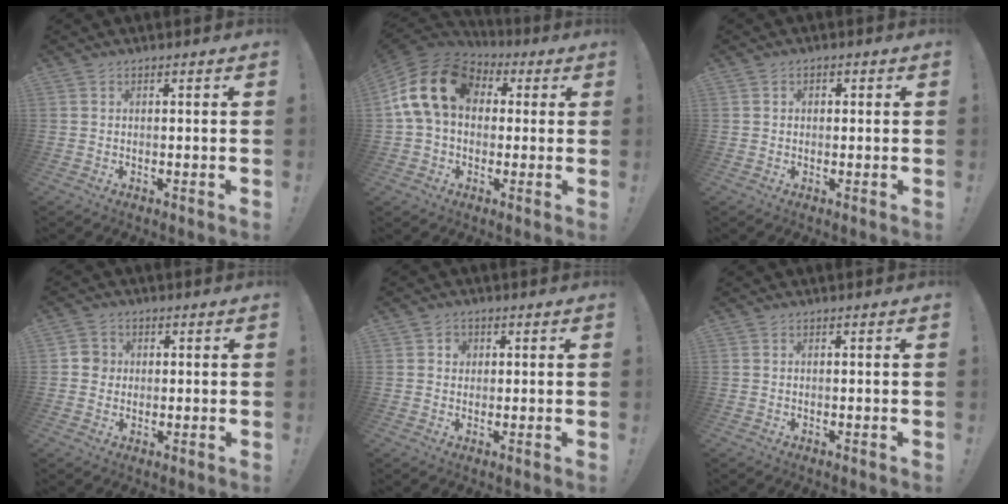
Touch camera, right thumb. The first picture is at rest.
{"total": 17.7, "force": [3.8, 12.7, 11.8], "torque": [-0.206, 0.006, 0.072]}
{"total": 1.4, "force": [-0.3, 1.2, 0.6], "torque": [-0.005, 0.003, -0.008]}
{"total": 4.1, "force": [0.3, 3.9, 1.0], "torque": [-0.014, 0.007, 0.007]}
{"total": 2.8, "force": [0.8, 2.6, 0.9], "torque": [-0.006, -0.004, 0.012]}
{"total": 0.0}